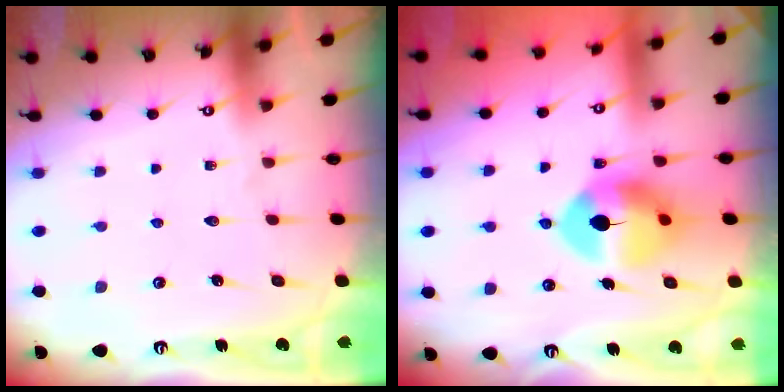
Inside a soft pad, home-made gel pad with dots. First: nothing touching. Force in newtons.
{"total": 10.8, "press": 10.7, "slide": 1.1}